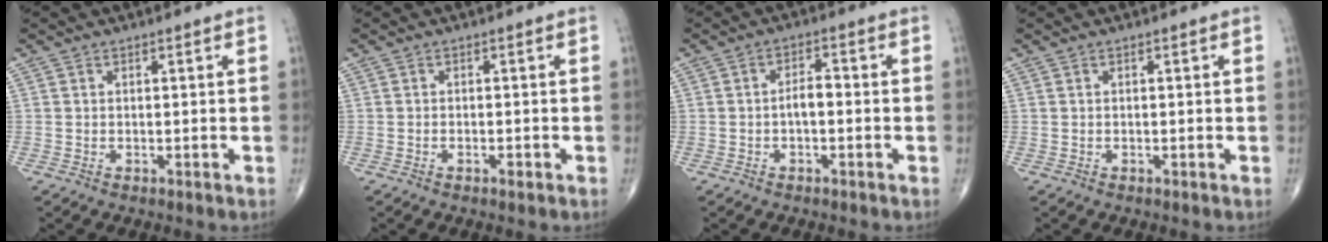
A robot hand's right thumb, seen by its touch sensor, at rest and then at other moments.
{"total": 0.9, "force": [-0.5, 0.3, 0.7], "torque": [-0.014, 0.000, -0.009]}
{"total": 2.9, "force": [-0.6, 1.4, 2.4], "torque": [-0.036, 0.015, -0.014]}
{"total": 0.0}